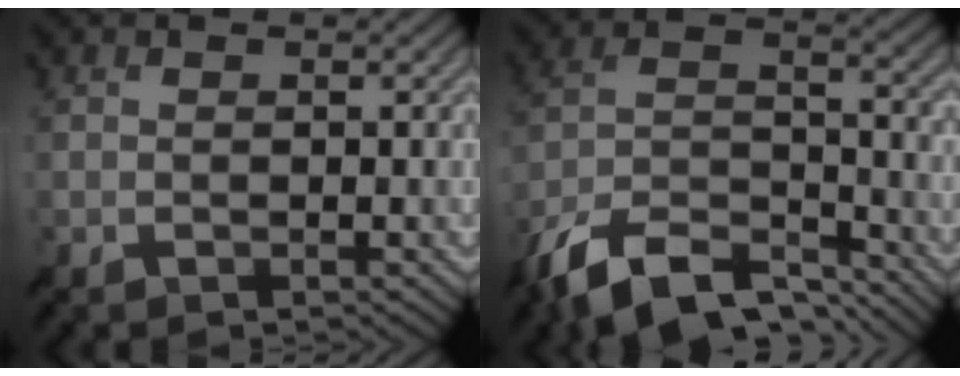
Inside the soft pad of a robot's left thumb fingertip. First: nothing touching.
{"total": 13.1, "force": [-10.1, 4.6, 7.0], "torque": [-0.145, 0.002, -0.194]}